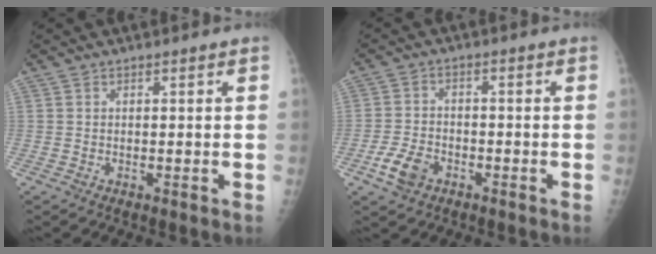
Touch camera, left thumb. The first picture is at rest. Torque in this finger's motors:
{"motor_torque": [-0.31, 0.38, 0.02, -0.04, 0.05]}